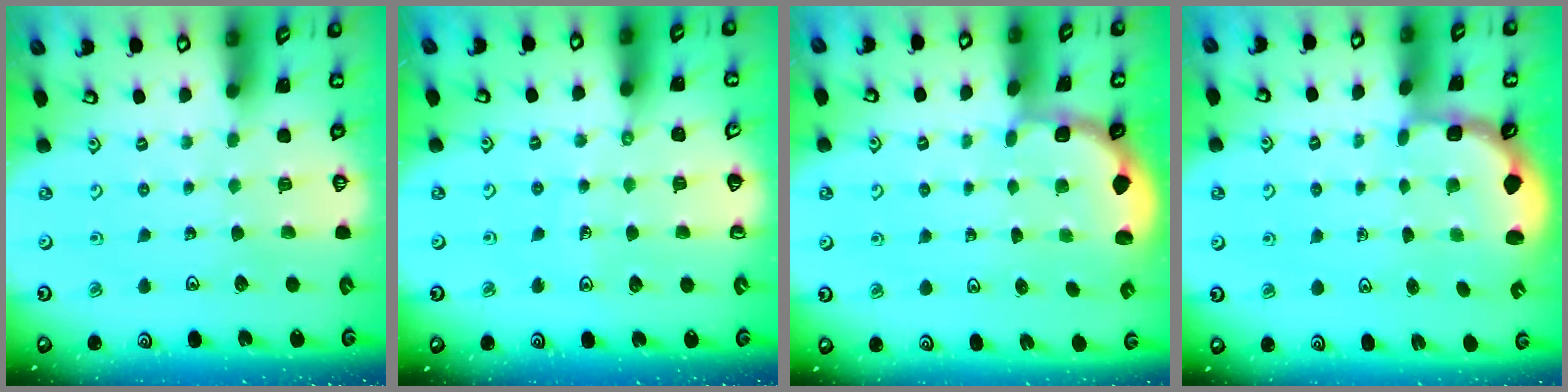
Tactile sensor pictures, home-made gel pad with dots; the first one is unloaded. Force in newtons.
{"total": 7.3, "press": 7.1, "slide": 1.9}
{"total": 1.9, "press": 1.8, "slide": 0.7}
{"total": 2.7, "press": 2.1, "slide": 1.7}